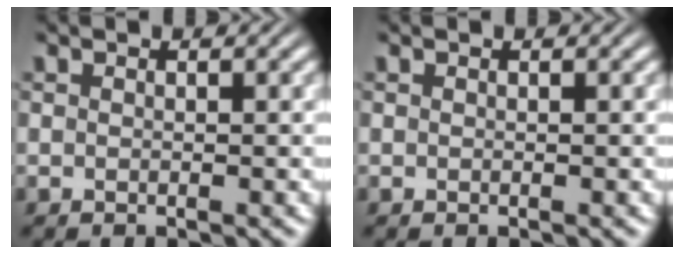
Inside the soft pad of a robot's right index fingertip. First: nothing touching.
{"total": 0.0}